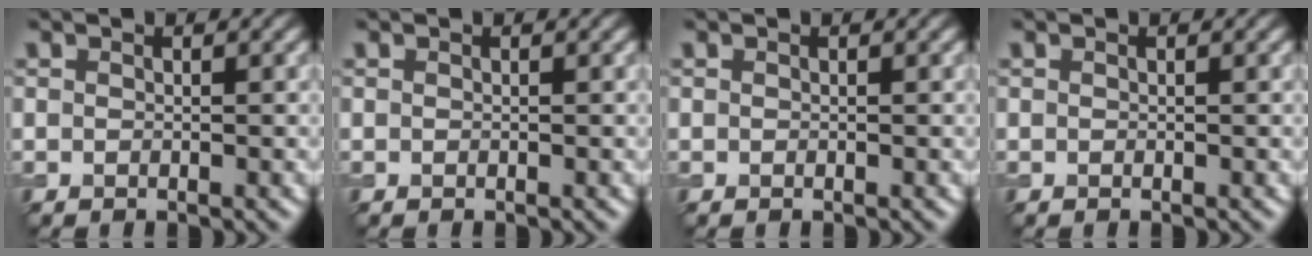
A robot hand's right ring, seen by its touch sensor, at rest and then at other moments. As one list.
[{"total": 0.0}, {"total": 0.0}, {"total": 0.0}]